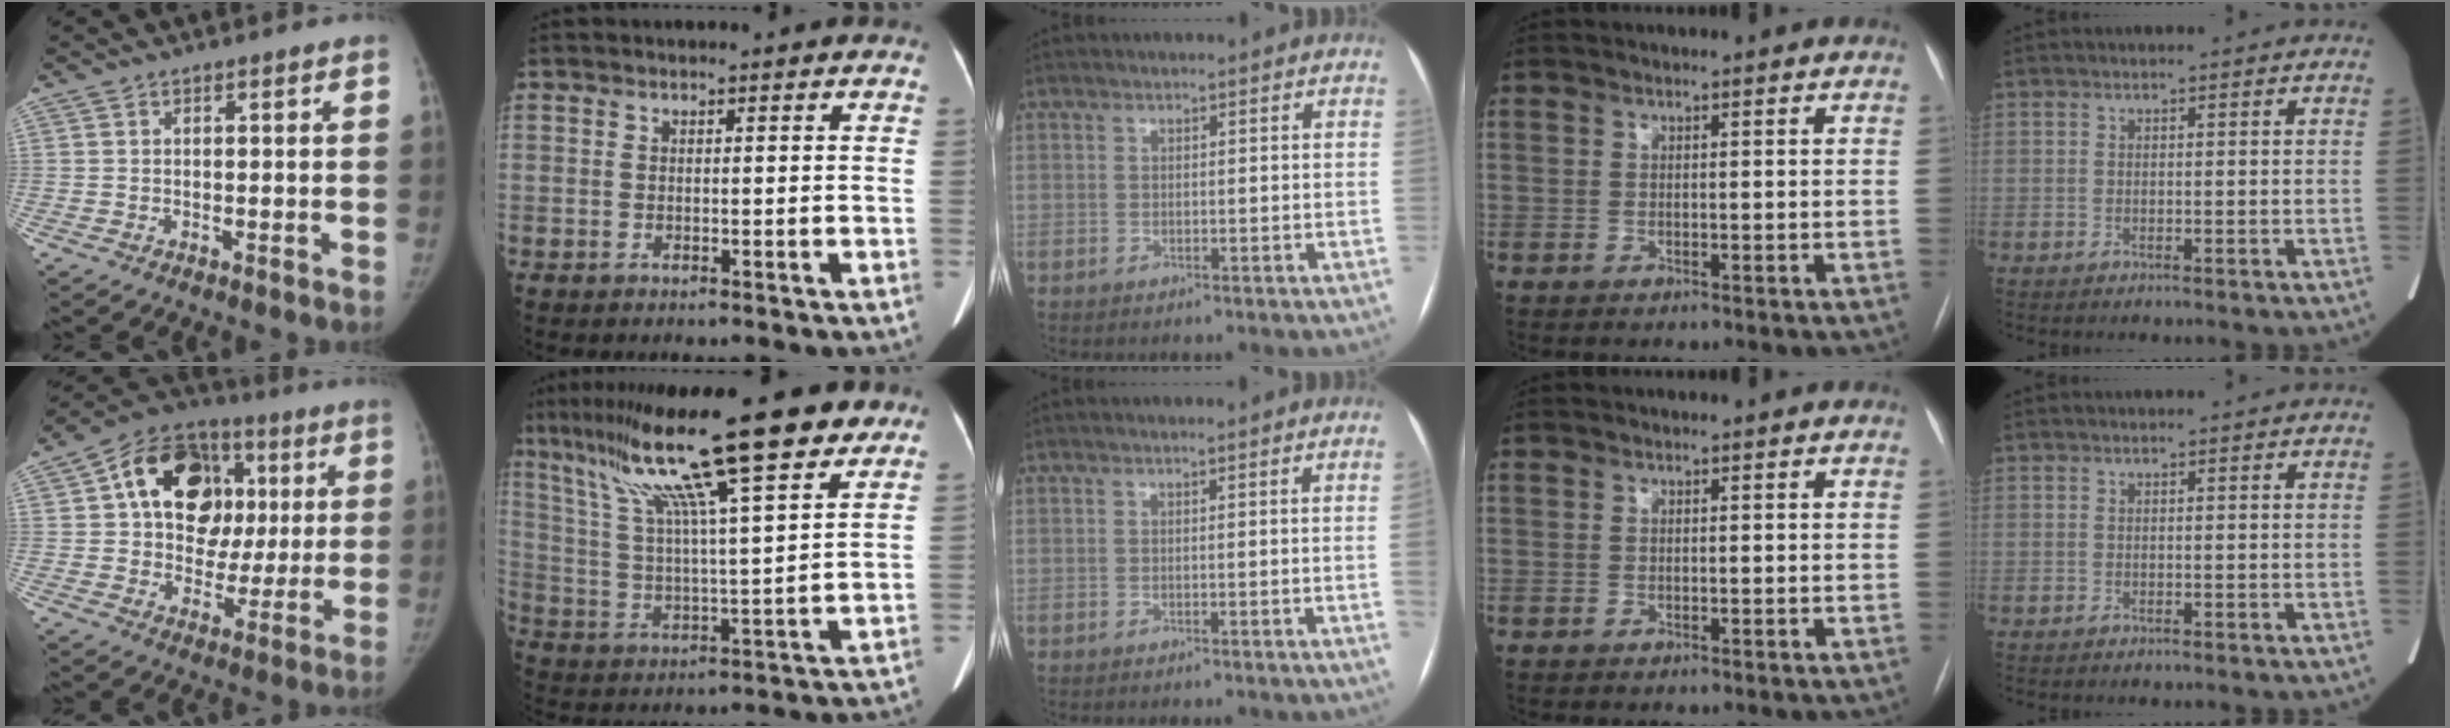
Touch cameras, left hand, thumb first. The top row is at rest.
{"thumb": {"total": 19.8, "force": [4.3, 14.9, 12.4], "torque": [-0.144, 0.020, 0.066]}, "index": {"total": 22.9, "force": [15.4, 2.0, 16.8], "torque": [-0.299, 0.035, 0.258]}, "middle": {"total": 1.5, "force": [-0.2, -0.6, 1.3], "torque": [-0.014, 0.000, -0.003]}}